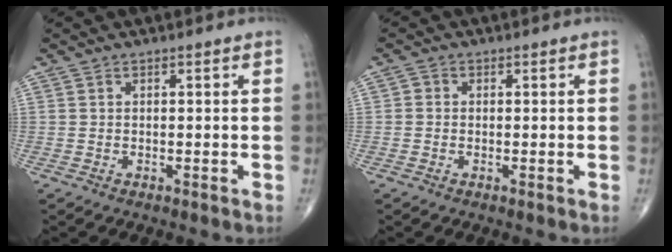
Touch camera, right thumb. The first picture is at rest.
{"total": 1.2, "force": [-0.1, 1.1, 0.5], "torque": [-0.002, 0.003, -0.006]}